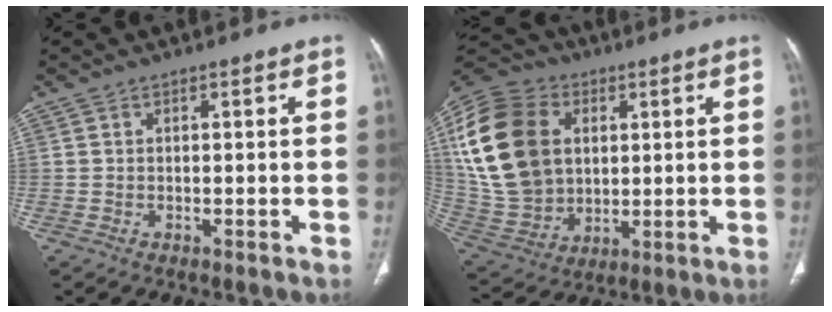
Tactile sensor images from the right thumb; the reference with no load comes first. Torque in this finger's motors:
{"motor_torque": [-0.72, 2.11, 1.70, 0.91, 0.52]}